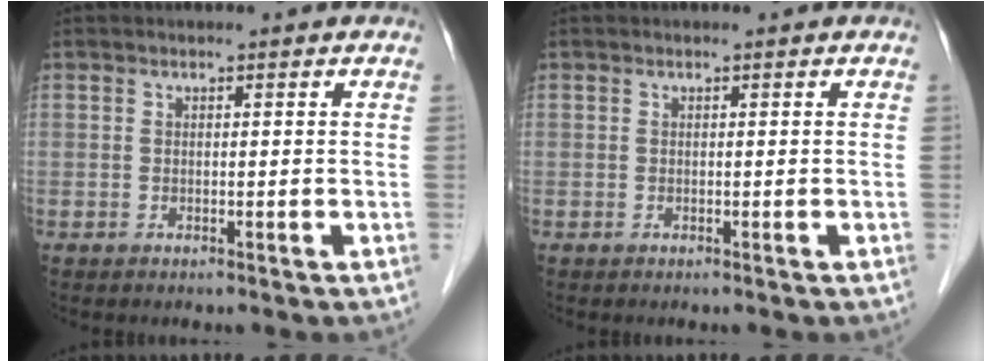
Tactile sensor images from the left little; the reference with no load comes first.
{"total": 0.0}